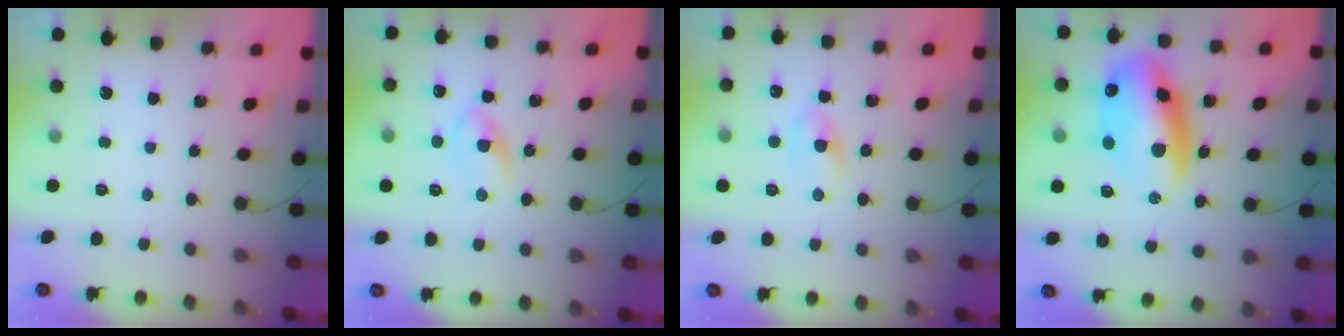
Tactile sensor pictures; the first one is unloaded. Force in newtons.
{"total": 4.0, "press": 3.8, "slide": 1.2}
{"total": 2.8, "press": 2.6, "slide": 1.2}
{"total": 16.4, "press": 16.1, "slide": 3.5}